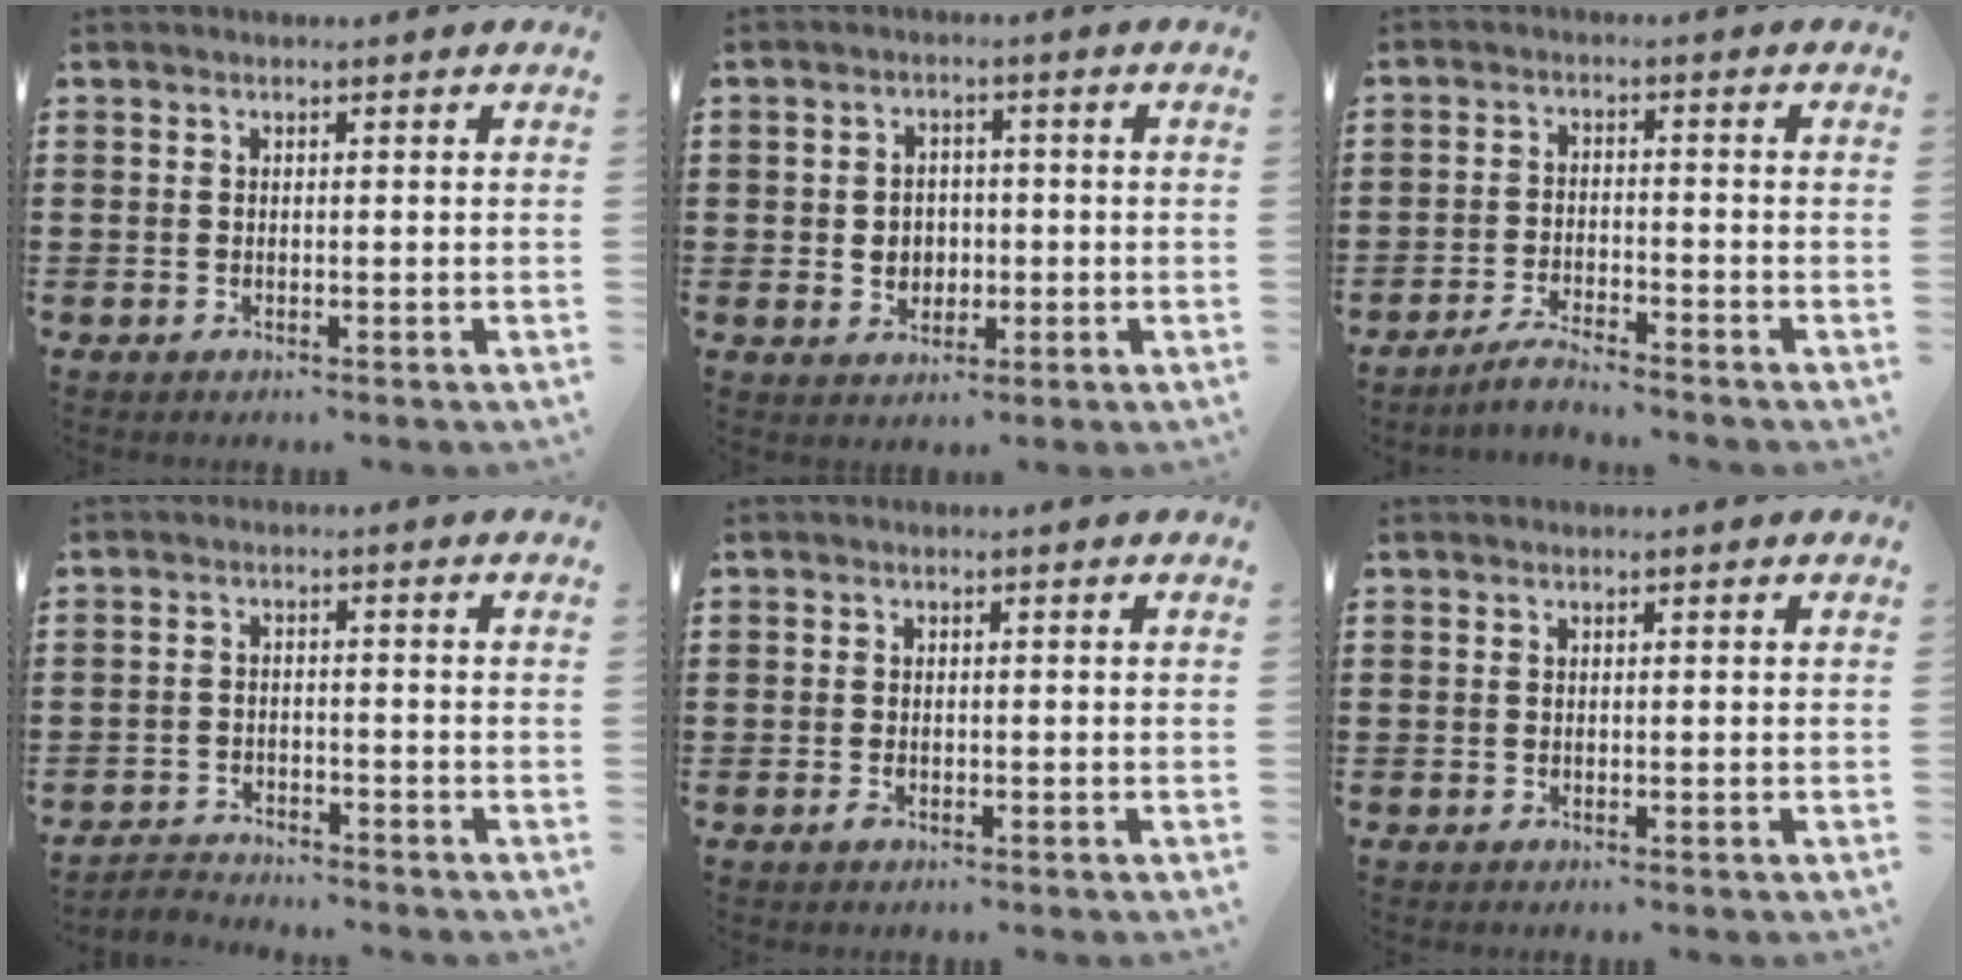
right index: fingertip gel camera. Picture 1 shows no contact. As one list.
[{"total": 3.2, "force": [-0.3, 3.0, 1.2], "torque": [-0.024, 0.004, -0.013]}, {"total": 3.3, "force": [-3.2, -0.1, 0.8], "torque": [-0.023, 0.002, -0.066]}, {"total": 2.6, "force": [-2.6, 0.2, -0.2], "torque": [-0.004, -0.001, -0.056]}, {"total": 0.9, "force": [-0.5, 0.3, 0.7], "torque": [-0.024, -0.010, -0.009]}, {"total": 0.0}]